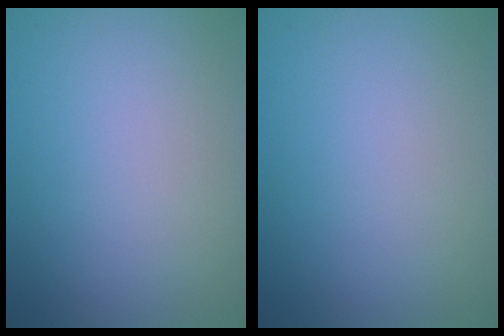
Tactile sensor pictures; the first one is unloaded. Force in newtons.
{"total": 0.0}